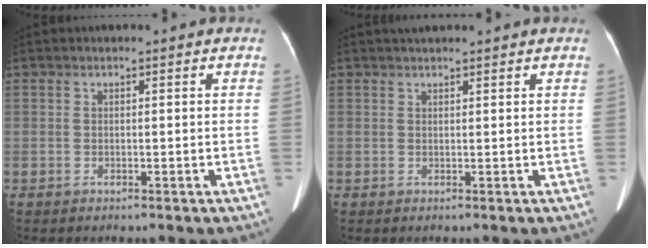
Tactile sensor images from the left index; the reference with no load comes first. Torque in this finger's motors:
{"motor_torque": [-1.12, 1.02, -0.74, -0.05]}